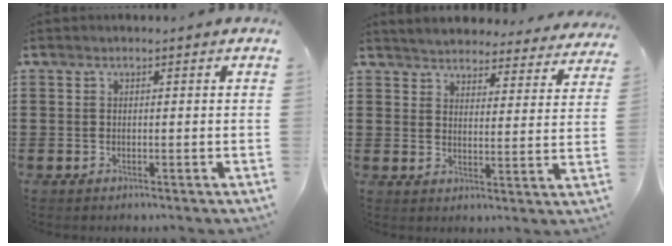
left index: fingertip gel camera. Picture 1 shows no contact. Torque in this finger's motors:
{"motor_torque": [0.89, -0.93, 0.17, 0.06]}